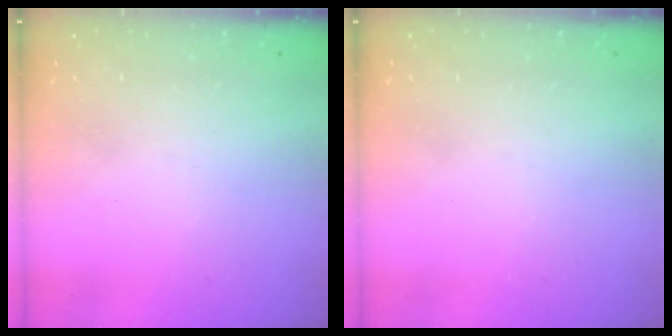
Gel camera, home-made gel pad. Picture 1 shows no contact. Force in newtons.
{"total": 0.0}